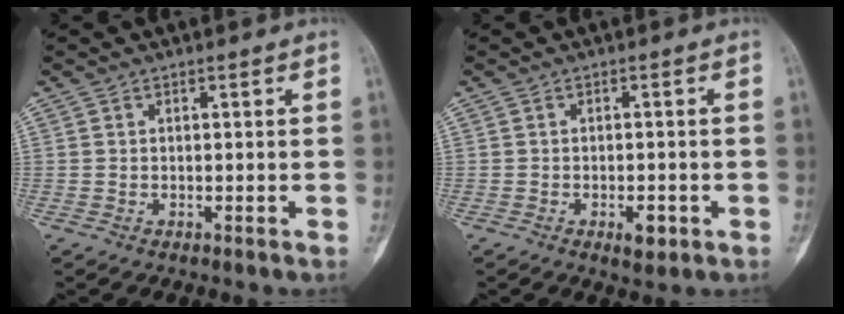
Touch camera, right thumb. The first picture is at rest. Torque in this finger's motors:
{"motor_torque": [0.39, 0.21, 0.30, -0.30, 0.04]}